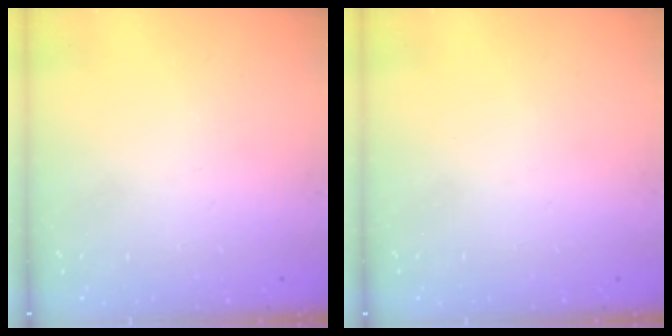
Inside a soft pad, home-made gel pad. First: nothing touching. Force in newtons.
{"total": 0.0}